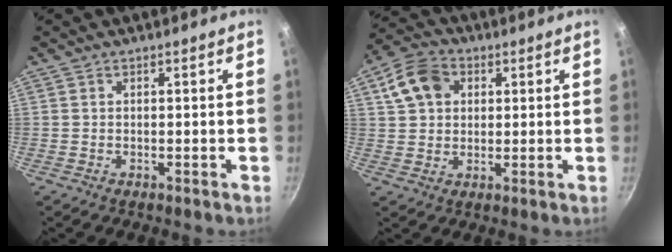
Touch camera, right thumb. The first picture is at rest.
{"total": 9.5, "force": [3.0, 7.3, 5.3], "torque": [-0.080, 0.011, 0.045]}